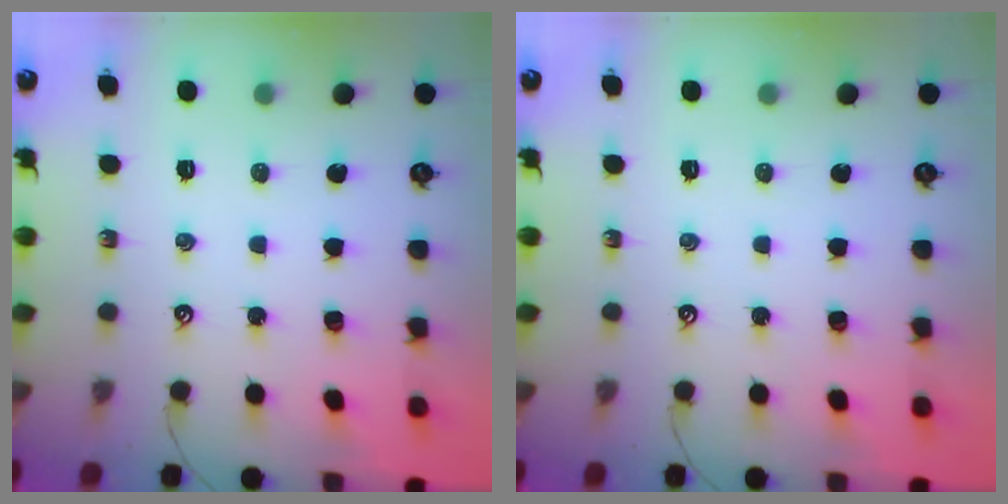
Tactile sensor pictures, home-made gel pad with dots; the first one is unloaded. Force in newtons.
{"total": 0.0}